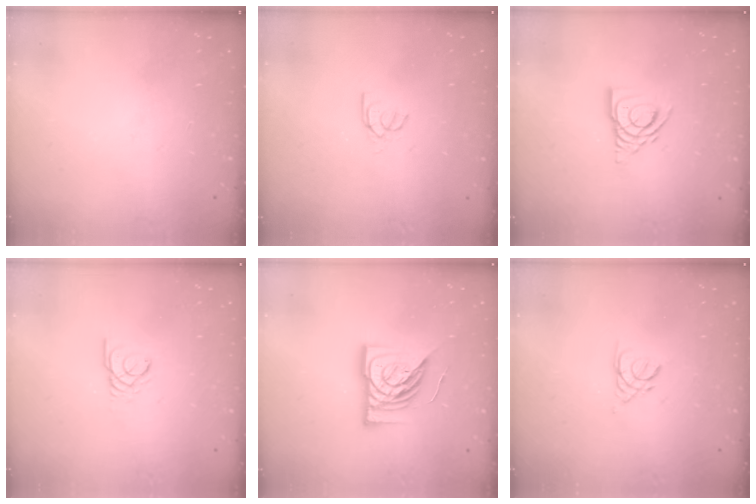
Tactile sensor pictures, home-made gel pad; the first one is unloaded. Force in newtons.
{"total": 2.9, "press": 2.9, "slide": 0.3}
{"total": 10.5, "press": 10.4, "slide": 1.3}
{"total": 2.4, "press": 2.4, "slide": 0.4}
{"total": 15.1, "press": 15.0, "slide": 1.7}
{"total": 2.2, "press": 2.2, "slide": 0.4}